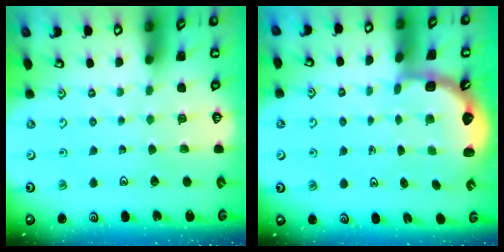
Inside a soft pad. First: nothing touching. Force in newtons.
{"total": 2.4, "press": 2.0, "slide": 1.3}